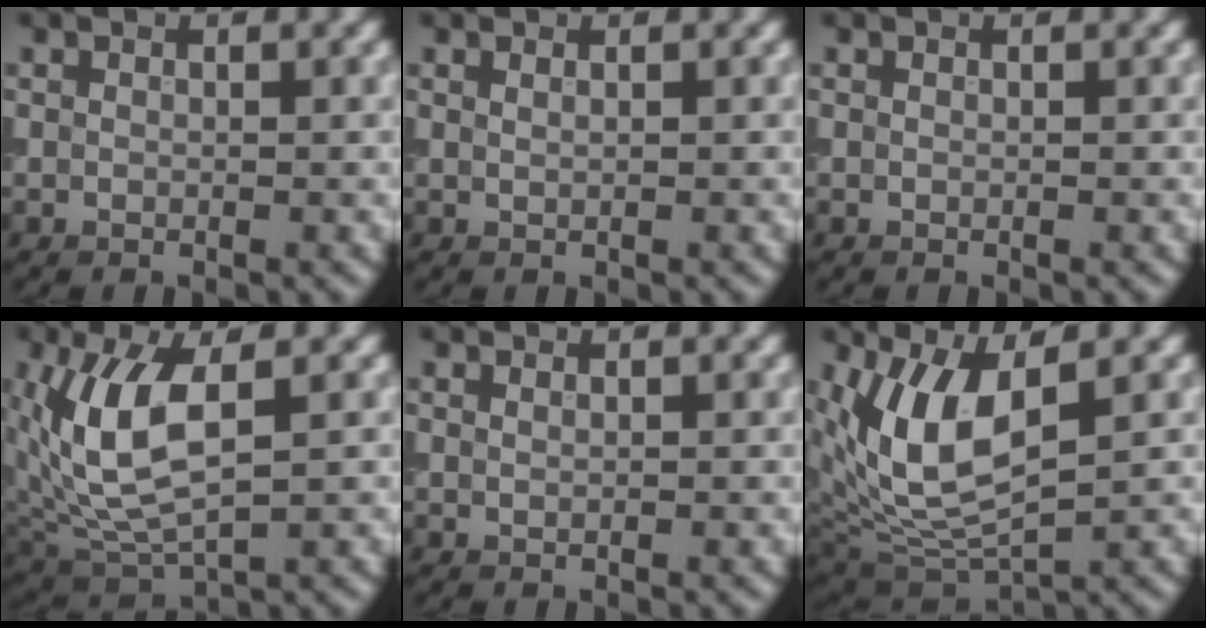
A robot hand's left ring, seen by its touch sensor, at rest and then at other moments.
{"total": 0.0}
{"total": 0.0}
{"total": 7.7, "force": [1.3, 3.8, 6.6], "torque": [-0.148, 0.001, 0.025]}
{"total": 0.0}
{"total": 7.7, "force": [2.0, 3.4, 6.6], "torque": [-0.143, -0.014, 0.041]}